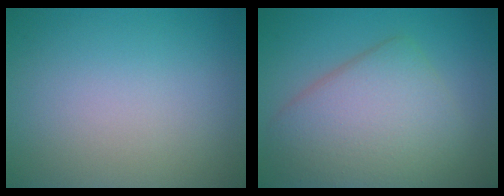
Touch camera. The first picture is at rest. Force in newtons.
{"total": 6.9, "press": 6.9, "slide": 0.3}